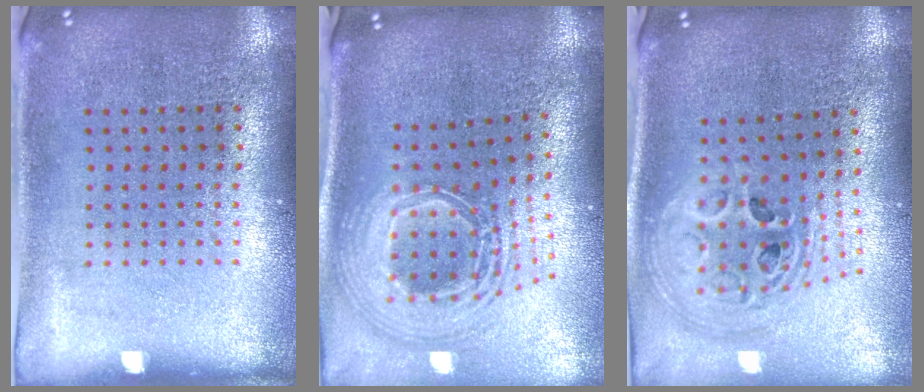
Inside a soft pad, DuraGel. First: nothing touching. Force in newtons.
{"total": 2.8, "press": 1.9, "slide": 2.0}
{"total": 2.5, "press": 1.9, "slide": 1.6}